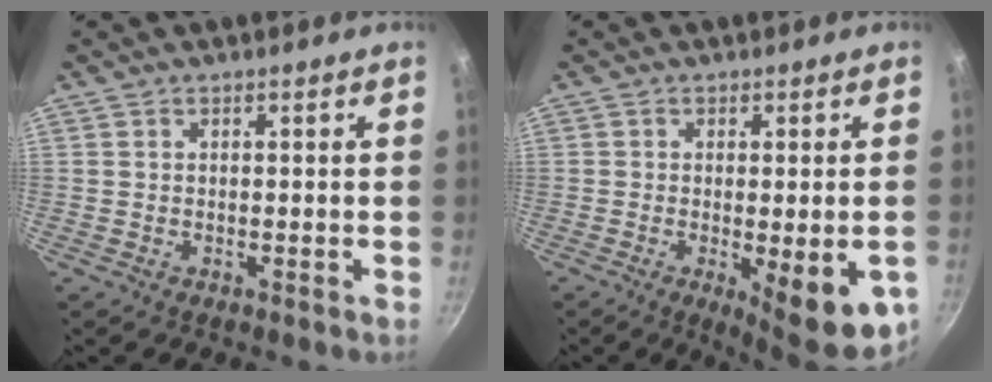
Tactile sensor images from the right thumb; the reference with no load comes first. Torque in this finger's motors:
{"motor_torque": [-0.26, 0.56, 0.51, -0.02, 0.04]}